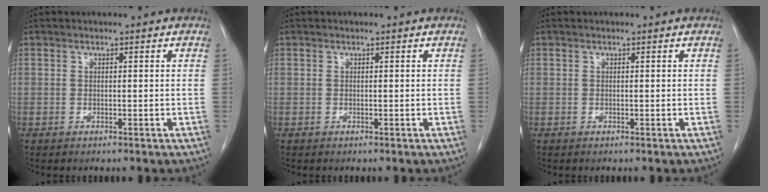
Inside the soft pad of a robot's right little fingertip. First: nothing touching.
{"total": 0.0}
{"total": 0.0}